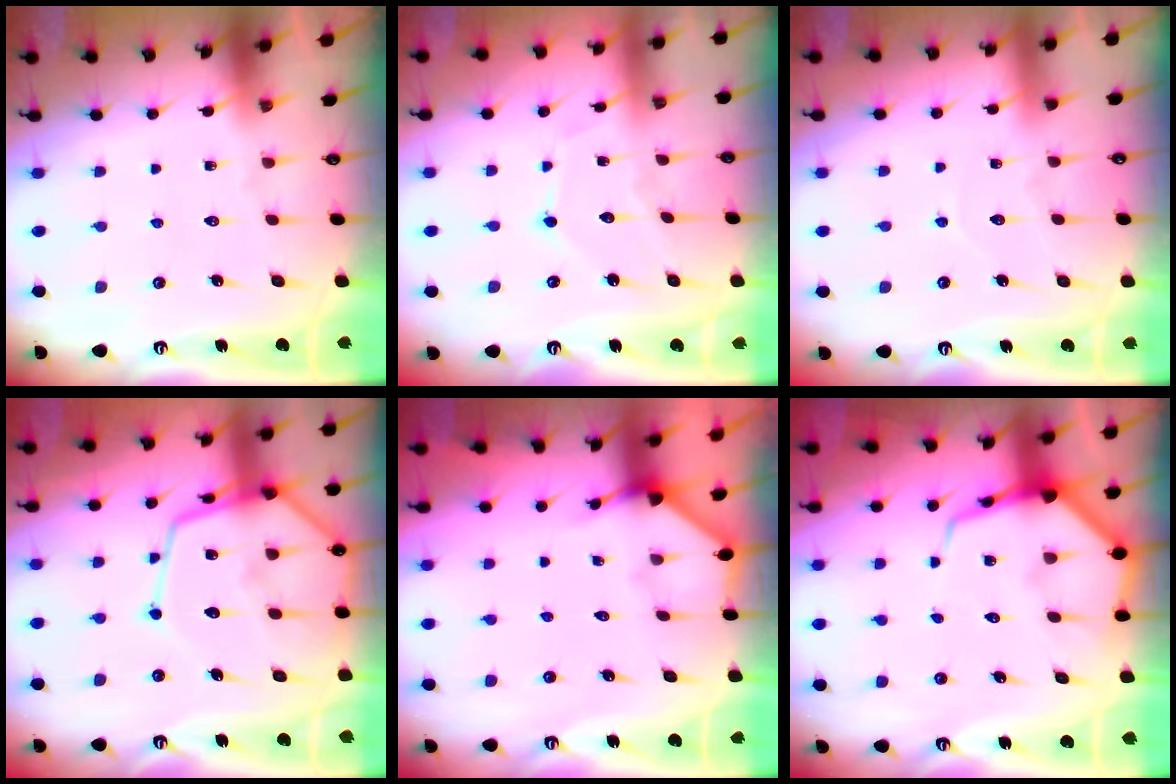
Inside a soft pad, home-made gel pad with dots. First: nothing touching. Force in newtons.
{"total": 6.9, "press": 6.9, "slide": 0.3}
{"total": 4.2, "press": 4.2, "slide": 0.4}
{"total": 17.4, "press": 17.3, "slide": 1.4}
{"total": 3.4, "press": 3.4, "slide": 0.4}
{"total": 8.0, "press": 8.0, "slide": 0.9}